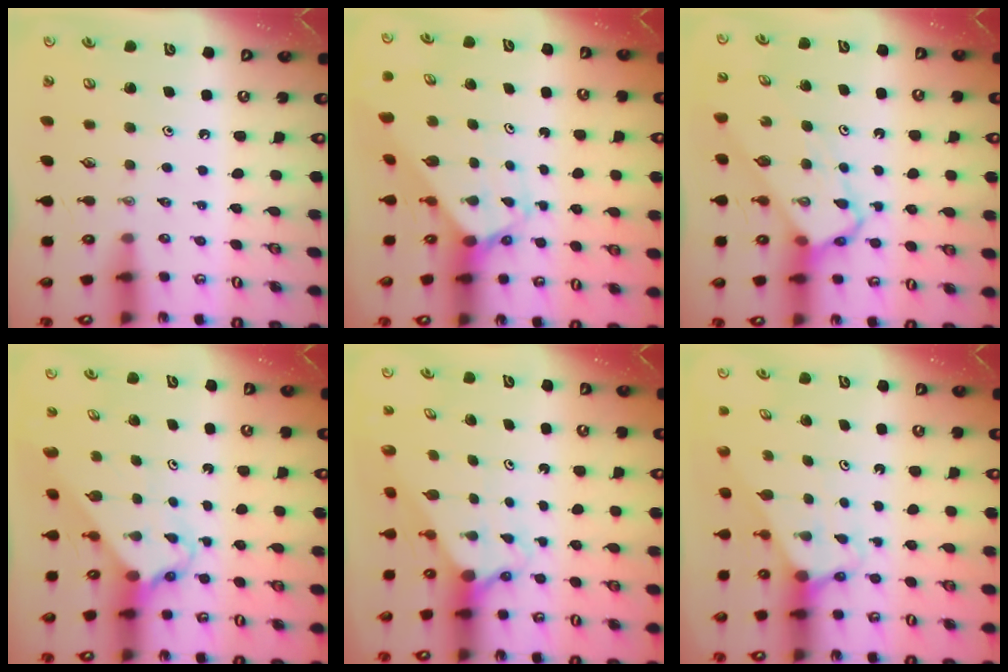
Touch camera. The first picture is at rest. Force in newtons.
{"total": 2.5, "press": 2.4, "slide": 0.3}
{"total": 5.1, "press": 5.1, "slide": 0.3}
{"total": 2.8, "press": 2.8, "slide": 0.2}
{"total": 2.1, "press": 2.1, "slide": 0.2}
{"total": 2.5, "press": 2.4, "slide": 0.2}